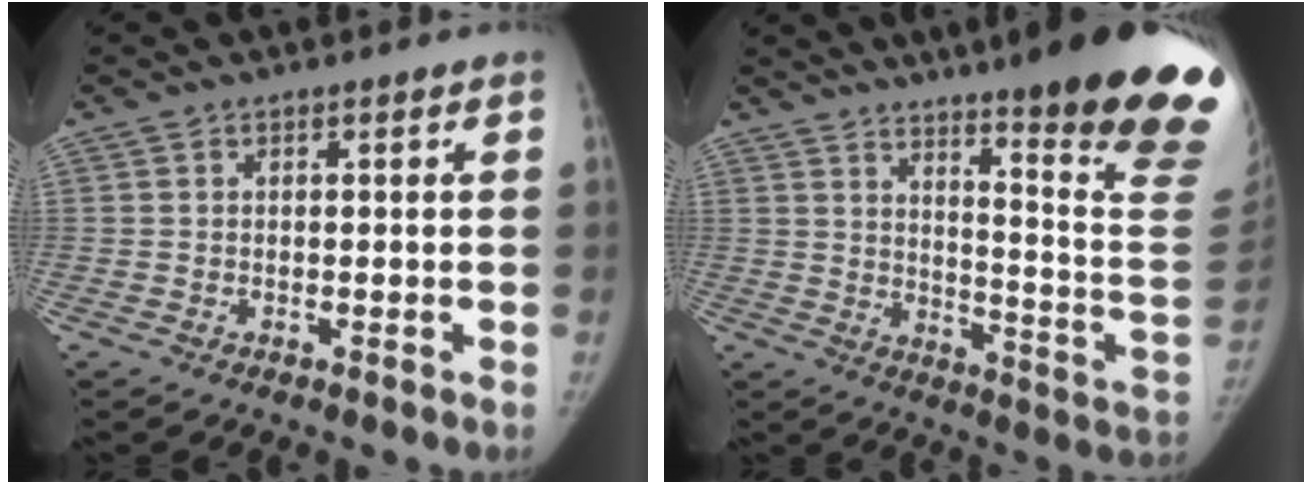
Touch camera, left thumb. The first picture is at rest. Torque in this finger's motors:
{"motor_torque": [2.43, 0.58, 1.51, -1.27, 0.13]}